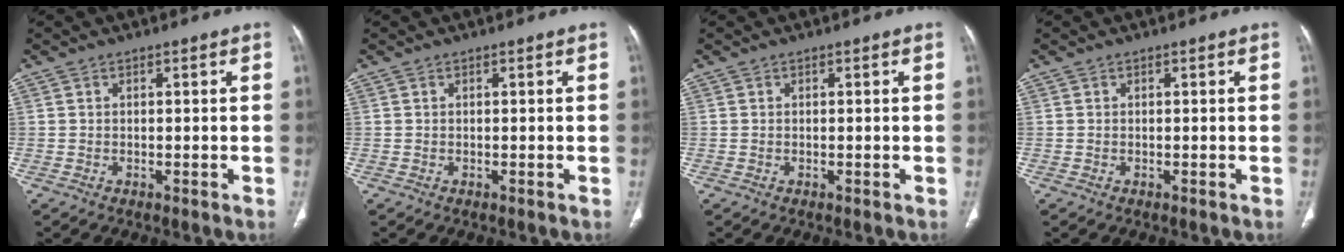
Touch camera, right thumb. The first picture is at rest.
{"total": 0.0}
{"total": 0.0}
{"total": 0.0}